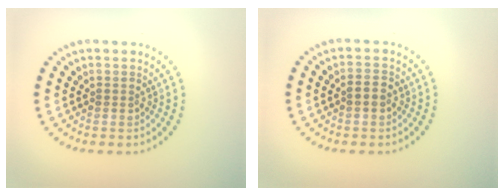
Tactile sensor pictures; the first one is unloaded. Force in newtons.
{"total": 1.6, "press": 1.6, "slide": 0.2}